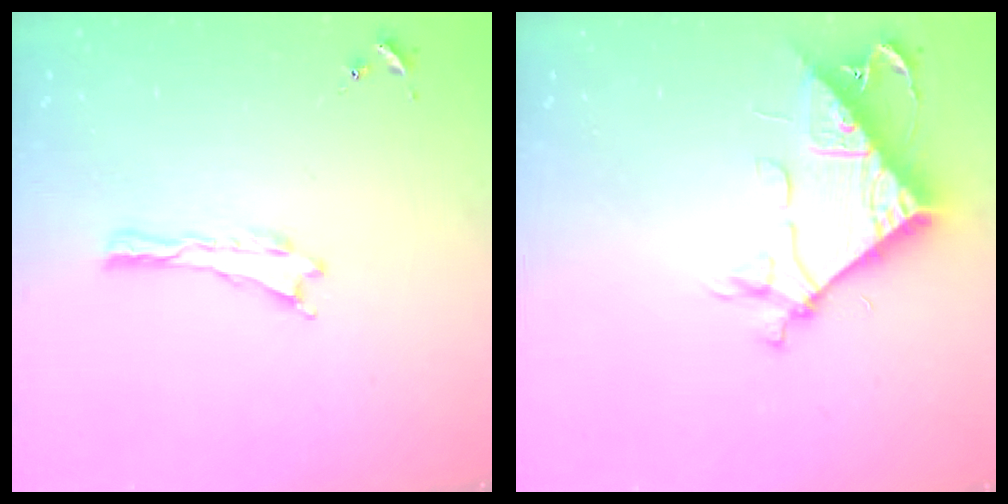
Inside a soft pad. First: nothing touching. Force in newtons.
{"total": 9.6, "press": 9.5, "slide": 1.0}